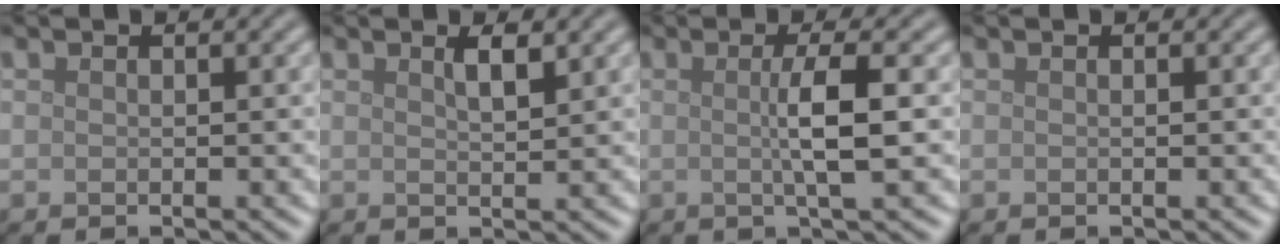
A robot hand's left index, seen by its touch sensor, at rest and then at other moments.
{"total": 1.6, "force": [1.0, 0.3, 1.3], "torque": [-0.021, 0.002, 0.015]}
{"total": 3.7, "force": [0.1, 0.6, 3.6], "torque": [-0.062, 0.000, -0.002]}
{"total": 0.0}